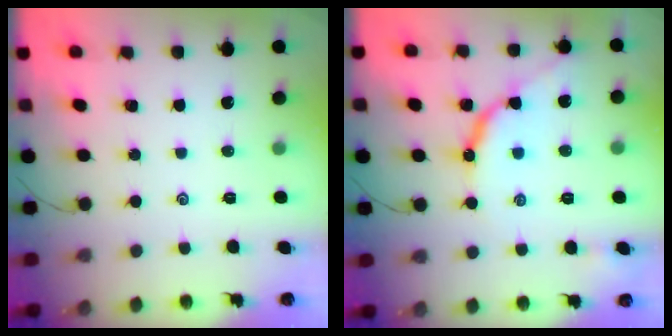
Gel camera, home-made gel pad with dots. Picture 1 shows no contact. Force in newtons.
{"total": 9.7, "press": 9.7, "slide": 0.3}